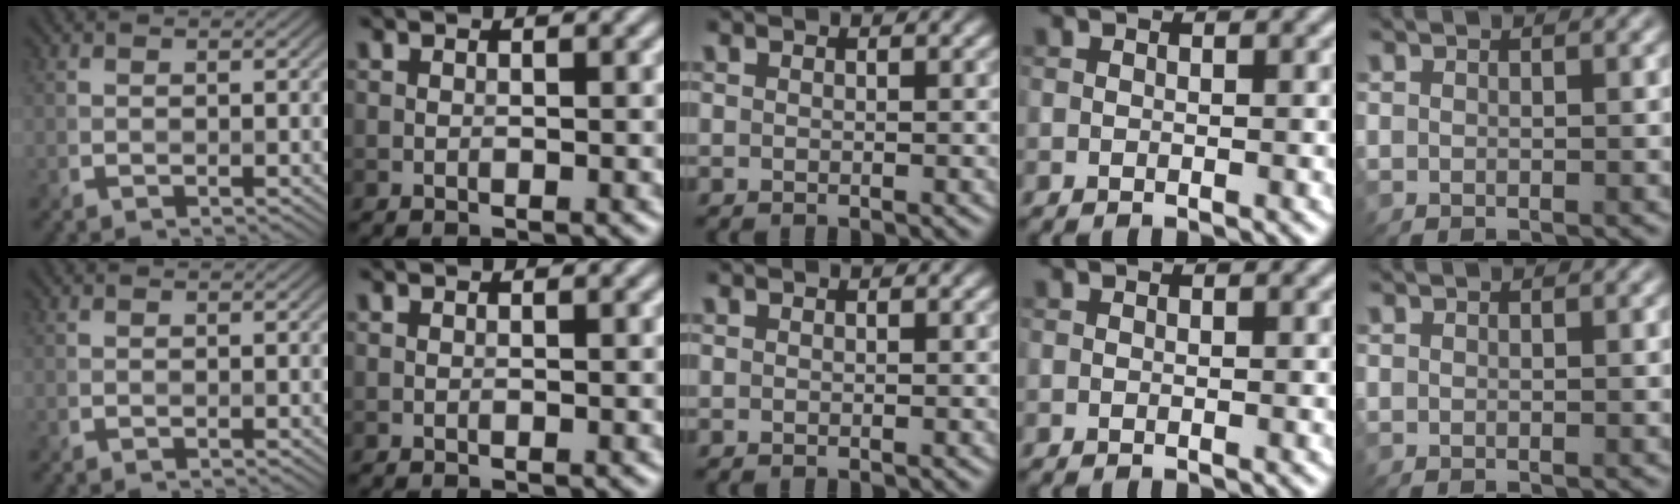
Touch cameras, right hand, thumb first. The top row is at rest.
{}